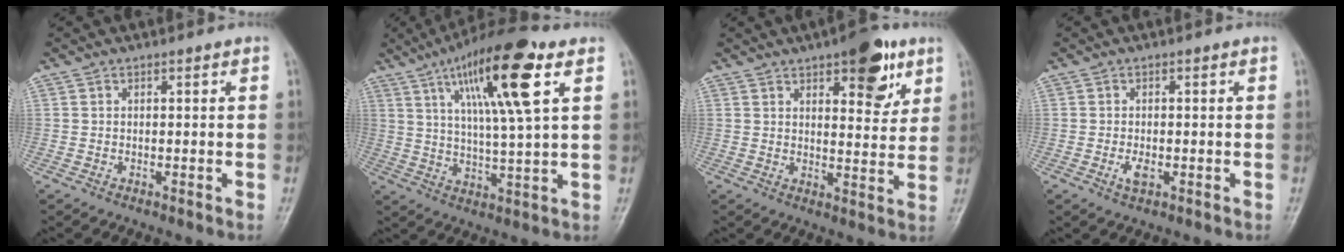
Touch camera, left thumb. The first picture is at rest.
{"total": 17.3, "force": [7.5, 3.1, 15.2], "torque": [-0.260, -0.016, 0.125]}
{"total": 11.2, "force": [6.0, 4.6, 8.2], "torque": [-0.077, -0.026, 0.079]}
{"total": 2.3, "force": [-0.7, 1.2, 1.9], "torque": [-0.035, -0.002, -0.011]}